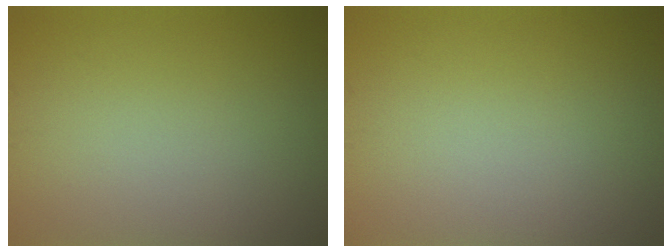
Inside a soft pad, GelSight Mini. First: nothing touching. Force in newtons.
{"total": 0.0}